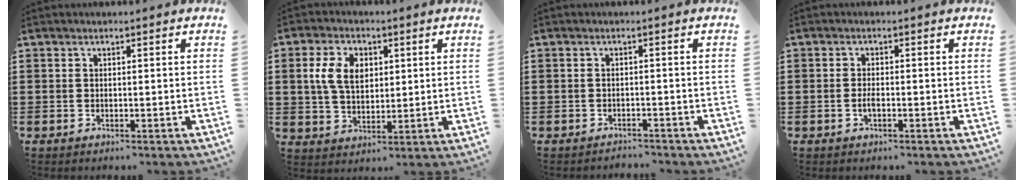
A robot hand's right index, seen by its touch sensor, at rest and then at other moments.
{"total": 6.7, "force": [1.6, 4.5, 4.6], "torque": [-0.119, 0.011, 0.023]}
{"total": 1.3, "force": [-1.3, 0.2, -0.1], "torque": [-0.004, 0.001, -0.029]}
{"total": 1.8, "force": [-0.5, 0.6, 1.6], "torque": [-0.031, 0.000, -0.009]}